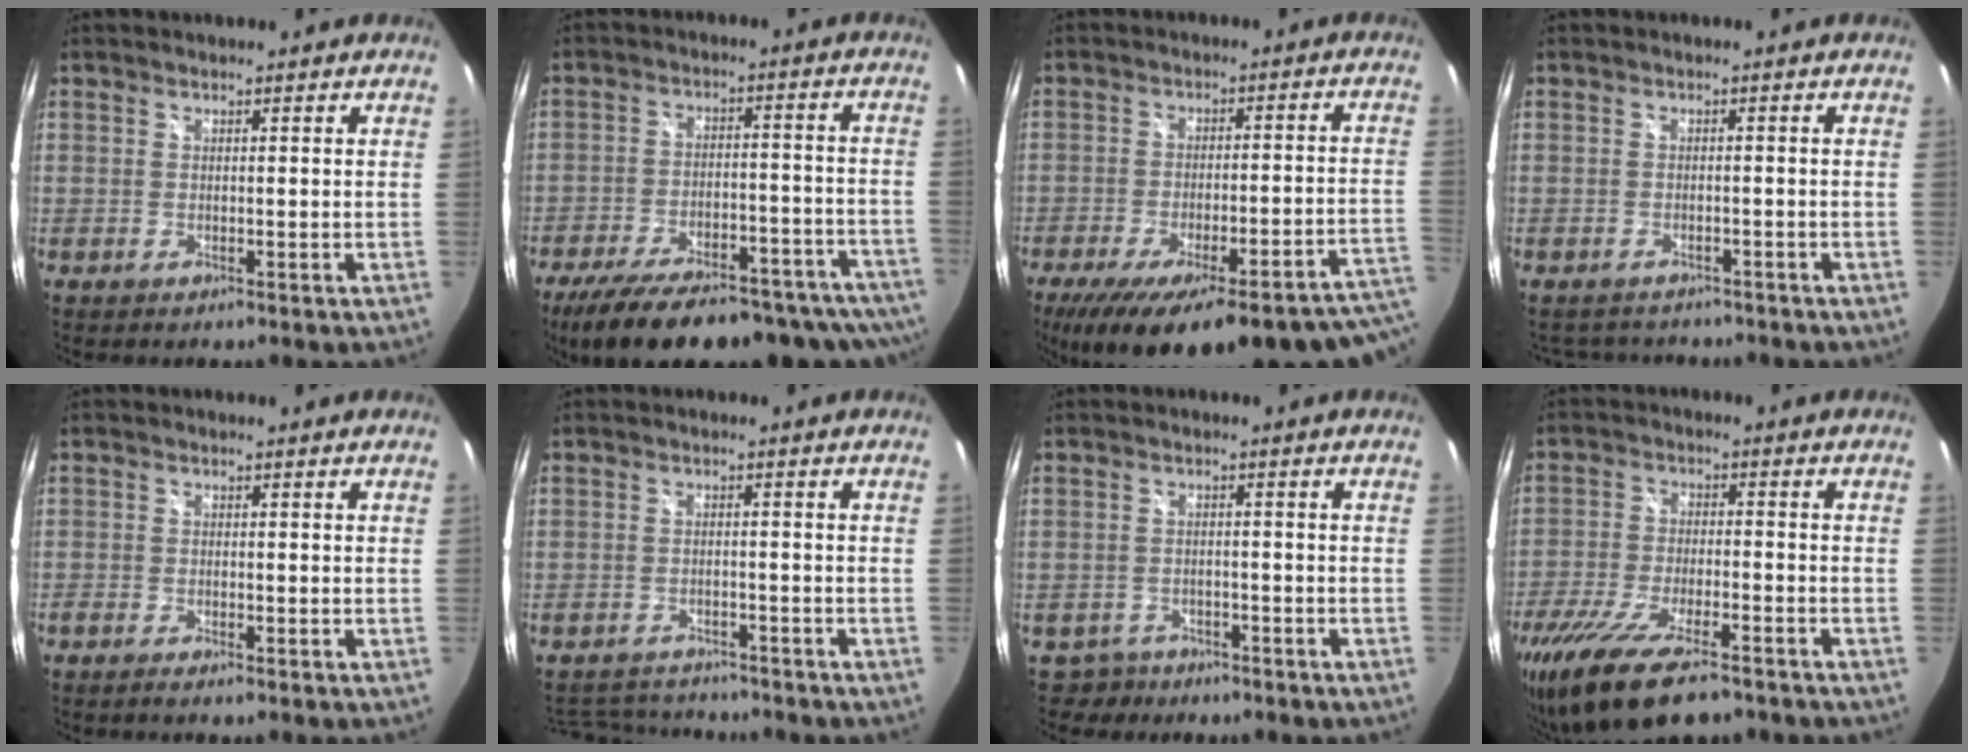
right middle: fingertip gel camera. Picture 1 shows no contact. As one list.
[{"total": 27.5, "force": [-22.8, 8.4, 13.0], "torque": [-0.232, -0.033, -0.304]}, {"total": 28.9, "force": [-22.2, 6.5, 17.3], "torque": [-0.226, -0.044, -0.294]}, {"total": 6.0, "force": [-5.2, 2.7, 1.3], "torque": [-0.027, -0.003, -0.072]}, {"total": 1.5, "force": [-1.3, 0.3, 0.7], "torque": [-0.021, -0.003, -0.027]}, {"total": 8.5, "force": [-7.7, 3.0, 1.8], "torque": [-0.053, 0.010, -0.116]}, {"total": 8.0, "force": [-6.8, 4.0, 1.2], "torque": [-0.039, 0.002, -0.102]}, {"total": 15.2, "force": [-11.6, 4.0, 9.0], "torque": [-0.195, -0.051, -0.203]}]